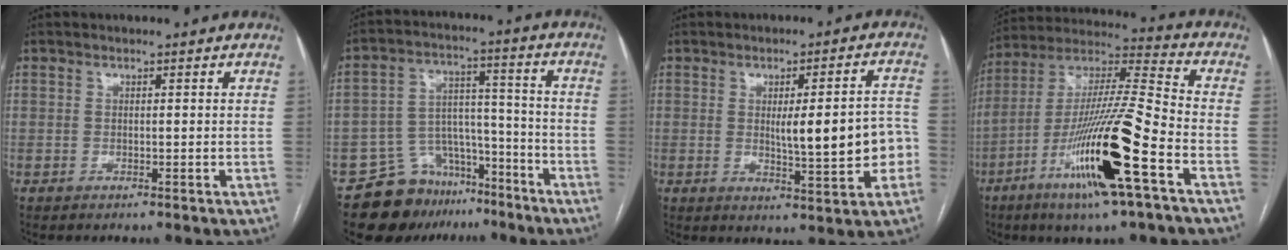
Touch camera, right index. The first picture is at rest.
{"total": 11.4, "force": [-8.8, 6.9, 2.3], "torque": [-0.028, 0.063, -0.137]}
{"total": 10.4, "force": [-0.8, 2.2, 10.1], "torque": [-0.134, 0.014, -0.001]}
{"total": 20.1, "force": [-8.5, 0.8, 18.2], "torque": [-0.358, -0.023, -0.157]}